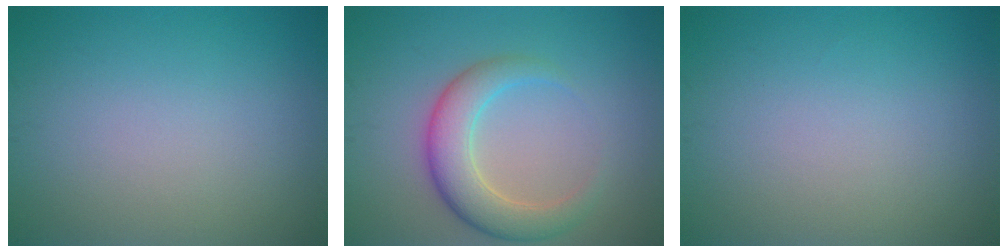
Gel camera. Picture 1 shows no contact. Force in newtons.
{"total": 4.7, "press": 4.7, "slide": 0.1}
{"total": 0.0}